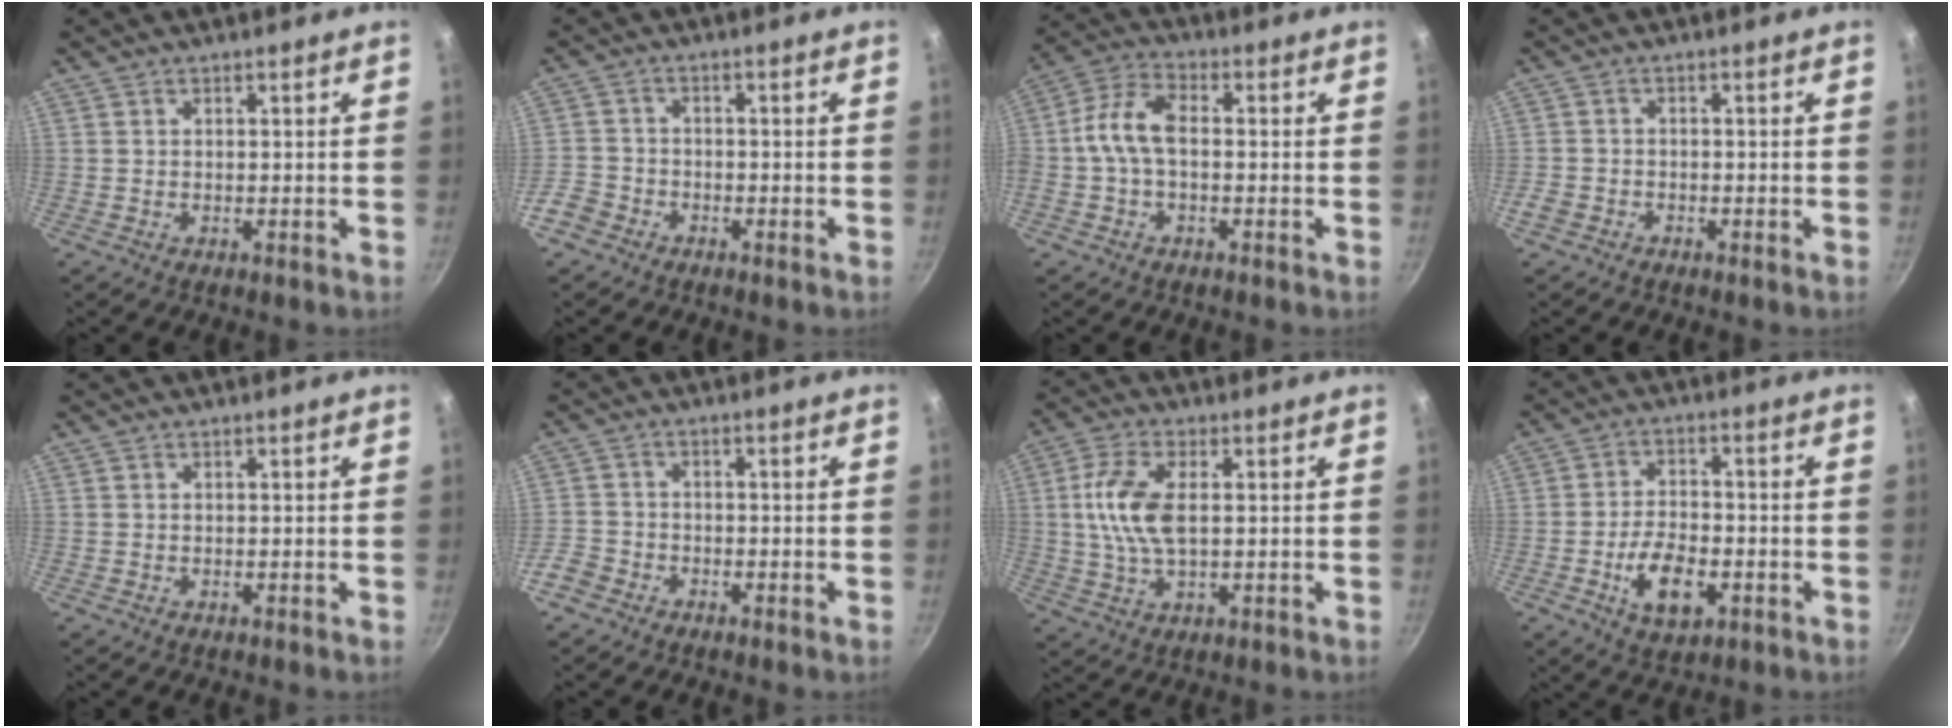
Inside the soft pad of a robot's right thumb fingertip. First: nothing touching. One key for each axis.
{"total": 4.6, "fx": -3.1, "fy": 3.2, "fz": 1.4, "tx": -0.026, "ty": 0.034, "tz": -0.063}
{"total": 8.1, "fx": -0.7, "fy": 4.6, "fz": 6.7, "tx": -0.138, "ty": 0.035, "tz": -0.027}
{"total": 2.4, "fx": -1.6, "fy": 1.5, "fz": 0.9, "tx": -0.029, "ty": 0.013, "tz": -0.034}
{"total": 0.0}
{"total": 4.2, "fx": -2.9, "fy": 2.7, "fz": 1.3, "tx": -0.028, "ty": 0.029, "tz": -0.061}
{"total": 9.8, "fx": 1.1, "fy": 4.7, "fz": 8.5, "tx": -0.172, "ty": 0.006, "tz": 0.017}
{"total": 9.4, "fx": -3.3, "fy": 5.1, "fz": 7.2, "tx": -0.116, "ty": 0.016, "tz": -0.055}